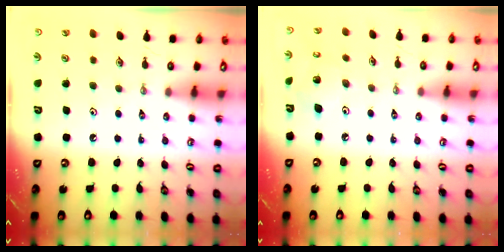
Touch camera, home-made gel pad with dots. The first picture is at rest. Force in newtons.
{"total": 6.4, "press": 6.3, "slide": 1.4}